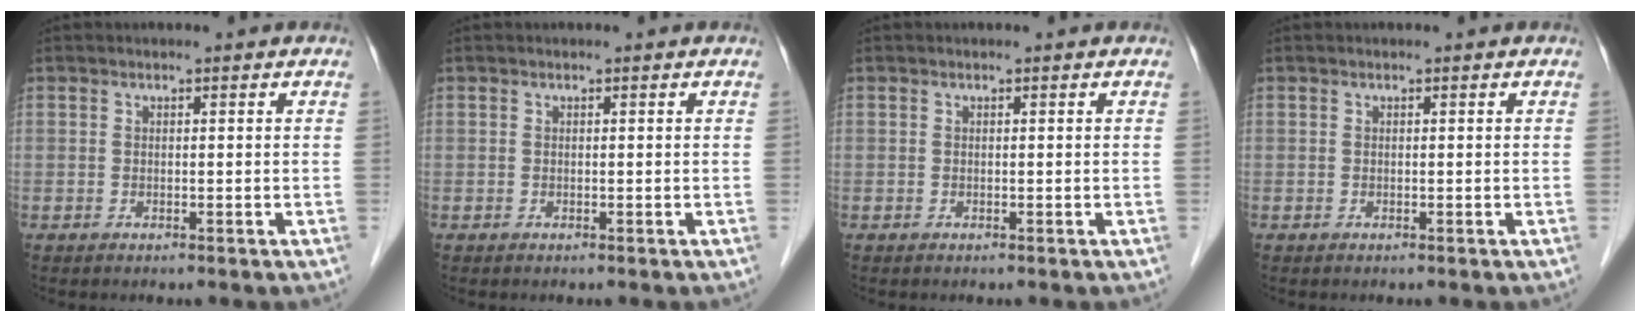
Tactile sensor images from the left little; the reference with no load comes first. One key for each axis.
{"total": 0.0}
{"total": 0.0}
{"total": 0.0}